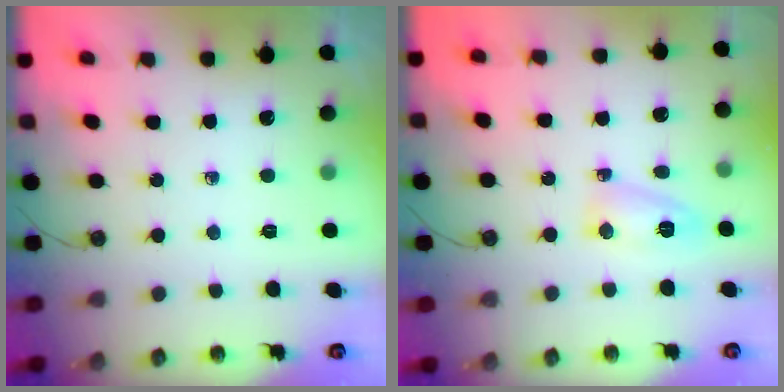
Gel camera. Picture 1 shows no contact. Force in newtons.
{"total": 5.5, "press": 5.4, "slide": 0.8}